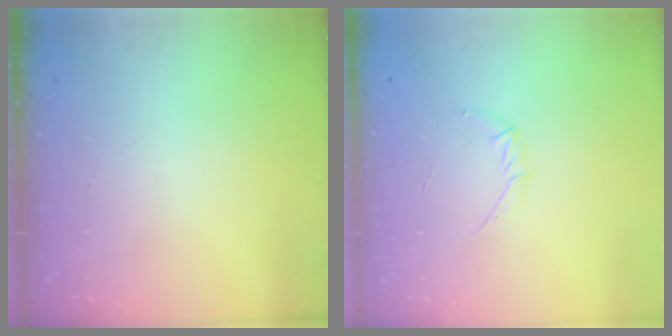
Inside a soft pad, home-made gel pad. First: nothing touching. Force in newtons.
{"total": 4.1, "press": 3.9, "slide": 1.0}